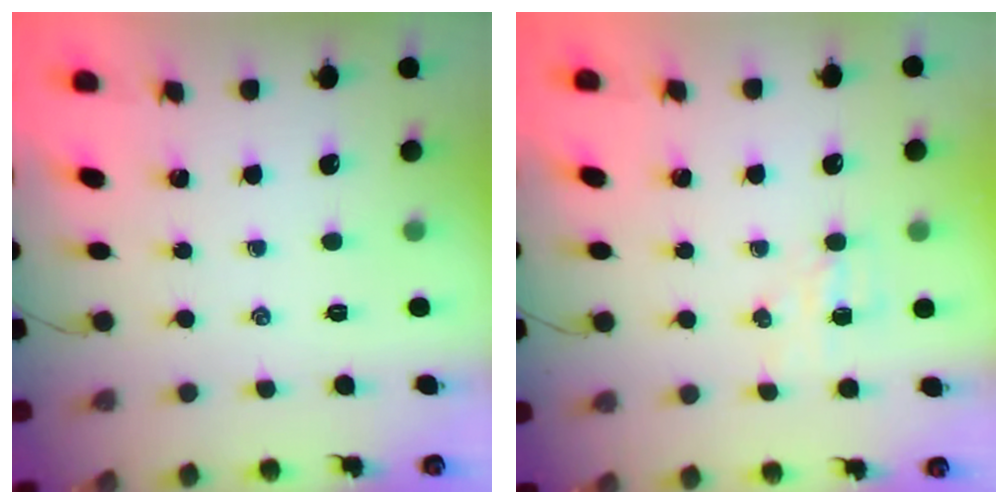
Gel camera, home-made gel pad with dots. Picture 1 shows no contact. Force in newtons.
{"total": 4.0, "press": 3.8, "slide": 1.1}